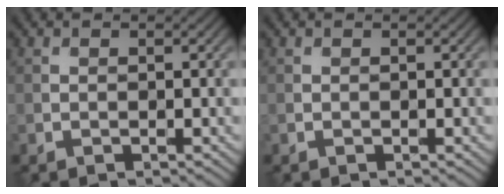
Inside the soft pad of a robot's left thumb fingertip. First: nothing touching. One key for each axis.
{"total": 0.0}